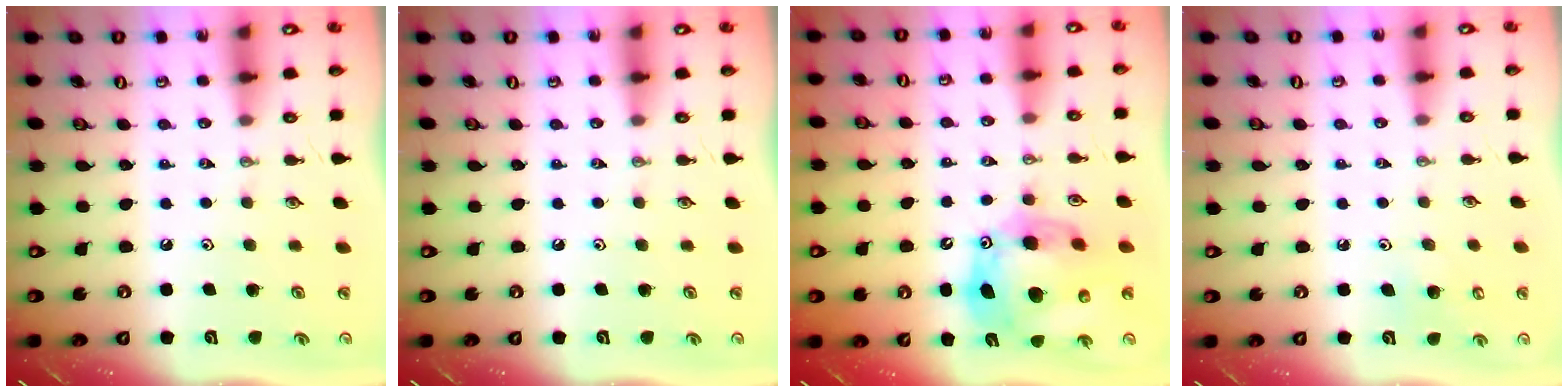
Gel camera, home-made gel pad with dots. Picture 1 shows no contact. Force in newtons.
{"total": 0.0}
{"total": 17.3, "press": 17.1, "slide": 2.9}
{"total": 7.0, "press": 7.0, "slide": 0.8}